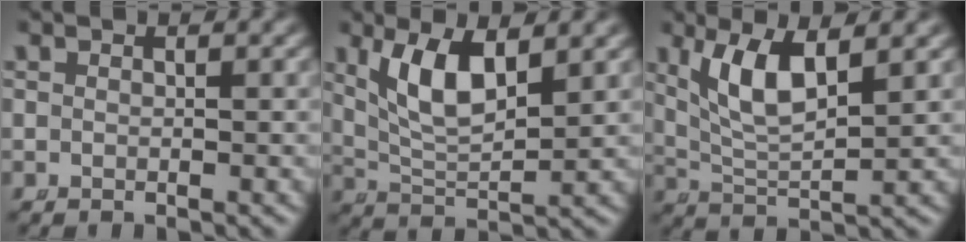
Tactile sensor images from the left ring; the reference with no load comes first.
{"total": 5.5, "force": [2.2, 2.4, 4.4], "torque": [-0.095, -0.011, 0.051]}
{"total": 5.4, "force": [2.2, 2.3, 4.4], "torque": [-0.098, -0.010, 0.050]}